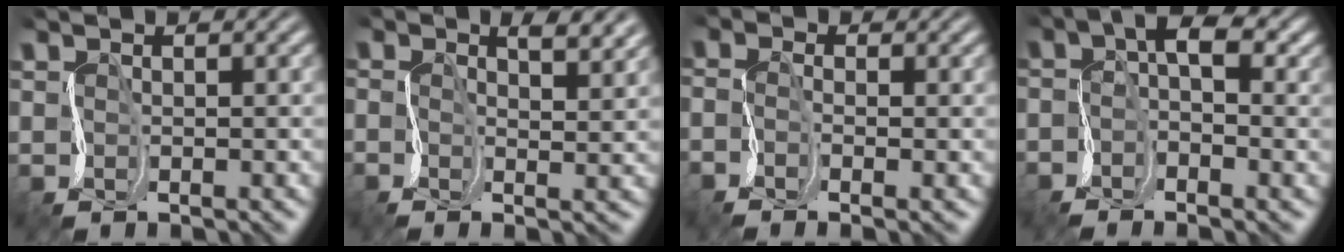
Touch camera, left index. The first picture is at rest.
{"total": 4.0, "force": [1.8, 1.4, 3.3], "torque": [-0.033, 0.015, 0.019]}
{"total": 3.2, "force": [-2.1, 1.0, 2.1], "torque": [-0.046, -0.012, -0.034]}
{"total": 4.5, "force": [-0.4, 1.9, 4.0], "torque": [-0.076, 0.017, -0.016]}